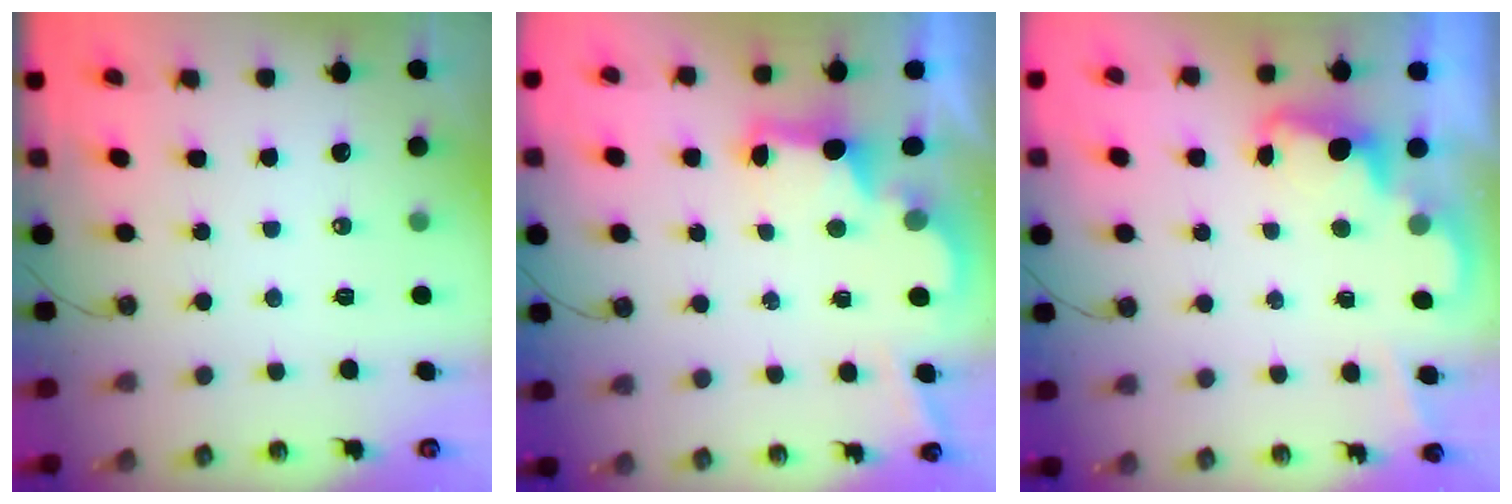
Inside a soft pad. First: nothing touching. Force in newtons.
{"total": 2.8, "press": 2.7, "slide": 0.9}
{"total": 2.4, "press": 2.4, "slide": 0.5}